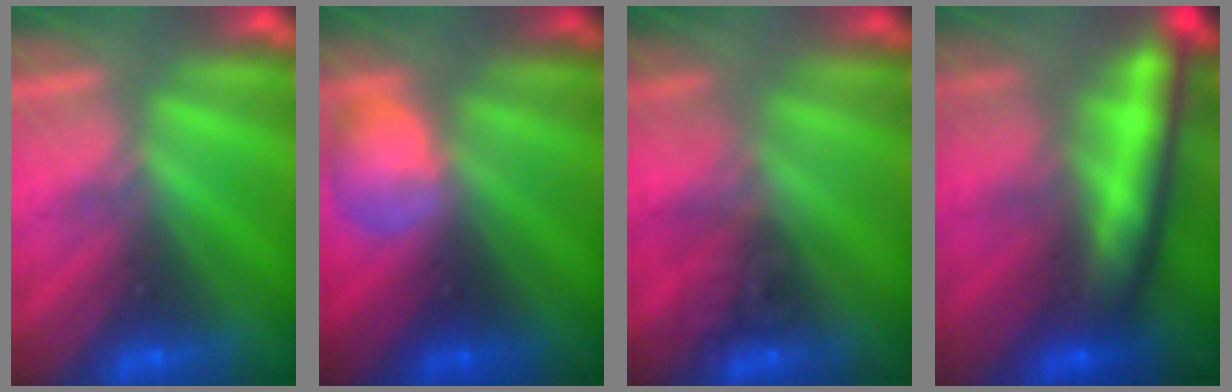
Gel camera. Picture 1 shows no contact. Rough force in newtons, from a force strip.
{"total": 2.4}
{"total": 1.5}
{"total": 6.9}